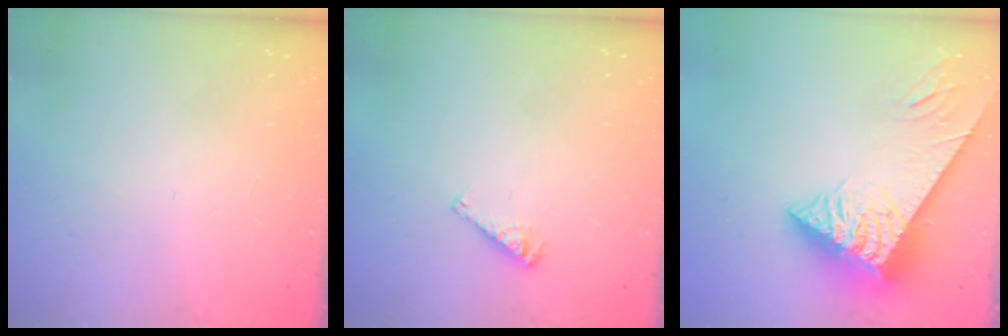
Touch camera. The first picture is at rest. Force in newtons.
{"total": 4.2, "press": 4.2, "slide": 0.1}
{"total": 7.8, "press": 7.7, "slide": 0.8}